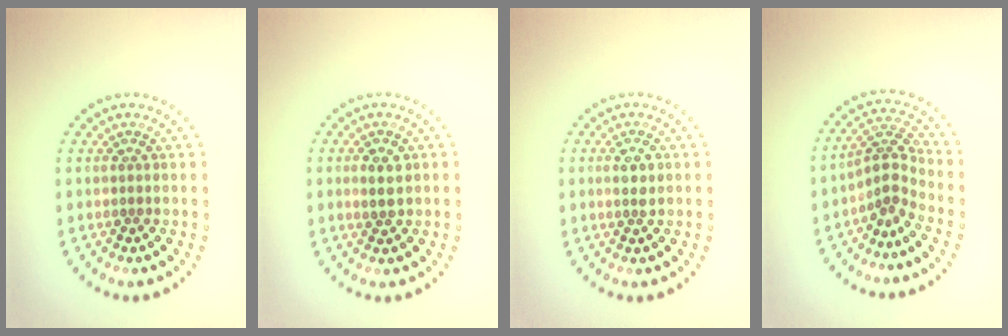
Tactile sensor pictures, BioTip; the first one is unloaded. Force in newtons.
{"total": 1.7, "press": 1.7, "slide": 0.1}
{"total": 1.4, "press": 1.4, "slide": 0.2}
{"total": 2.9, "press": 1.9, "slide": 2.2}